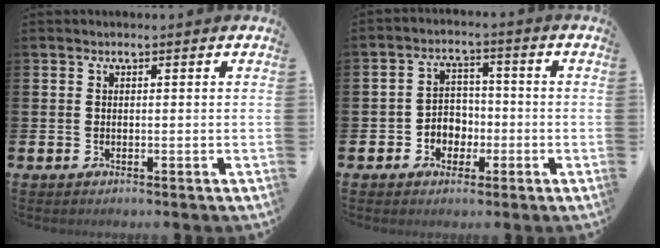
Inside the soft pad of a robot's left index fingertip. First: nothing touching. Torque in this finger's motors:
{"motor_torque": [0.25, 0.19, 0.08, 0.08]}